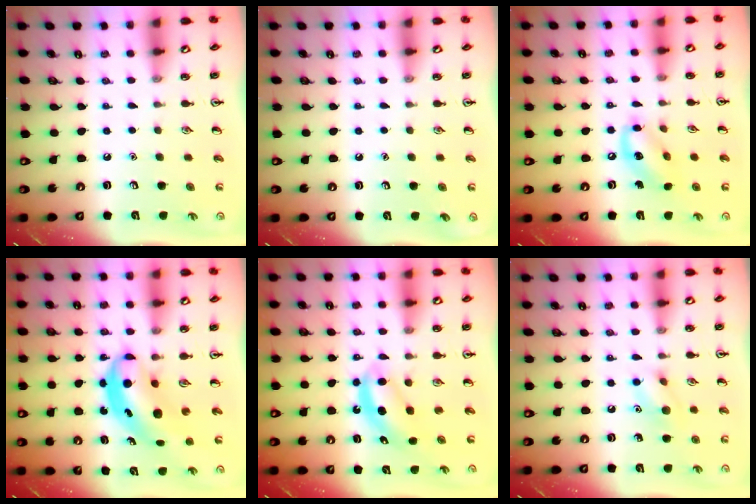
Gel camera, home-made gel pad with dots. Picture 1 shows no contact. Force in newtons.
{"total": 0.0}
{"total": 10.1, "press": 9.9, "slide": 1.9}
{"total": 7.6, "press": 7.5, "slide": 1.4}
{"total": 5.0, "press": 4.9, "slide": 1.0}
{"total": 8.2, "press": 8.1, "slide": 1.5}